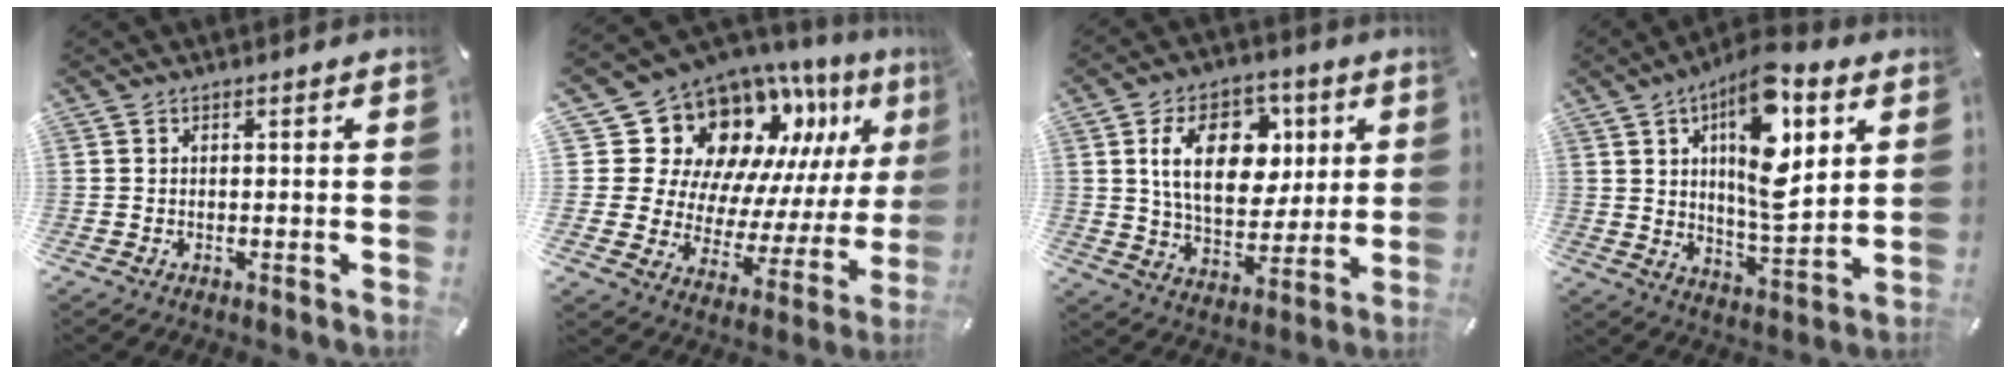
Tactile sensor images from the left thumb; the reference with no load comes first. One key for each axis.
{"total": 18.1, "fx": 12.6, "fy": 11.5, "fz": 6.1, "tx": -0.102, "ty": -0.124, "tz": 0.241}
{"total": 17.1, "fx": 4.8, "fy": 11.7, "fz": 11.5, "tx": -0.180, "ty": 0.006, "tz": 0.085}
{"total": 17.5, "fx": 6.9, "fy": 7.7, "fz": 14.1, "tx": -0.229, "ty": -0.023, "tz": 0.110}